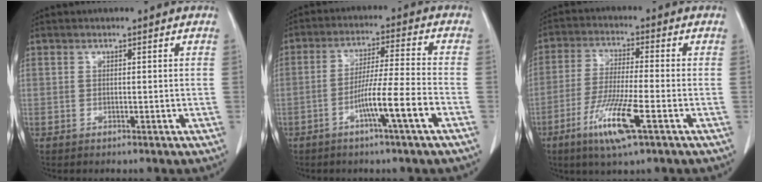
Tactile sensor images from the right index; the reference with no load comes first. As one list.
[{"total": 8.7, "force": [-3.9, -1.1, 7.7], "torque": [-0.138, 0.001, -0.072]}, {"total": 10.1, "force": [-4.8, 0.4, 8.9], "torque": [-0.180, -0.022, -0.090]}]